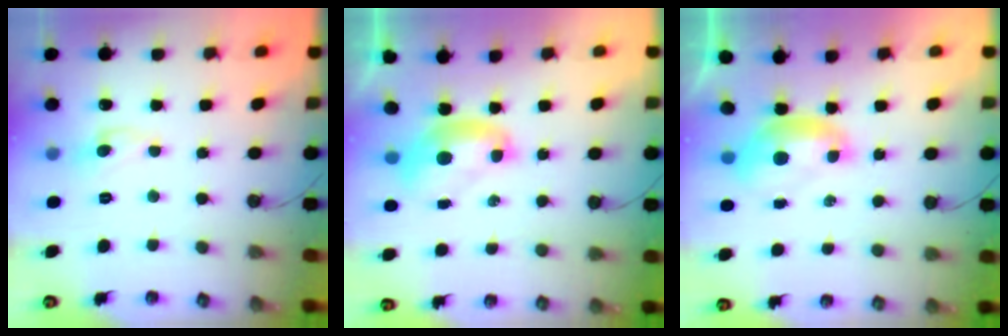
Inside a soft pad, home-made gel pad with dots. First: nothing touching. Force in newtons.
{"total": 1.8, "press": 1.8, "slide": 0.0}
{"total": 2.0, "press": 2.0, "slide": 0.5}